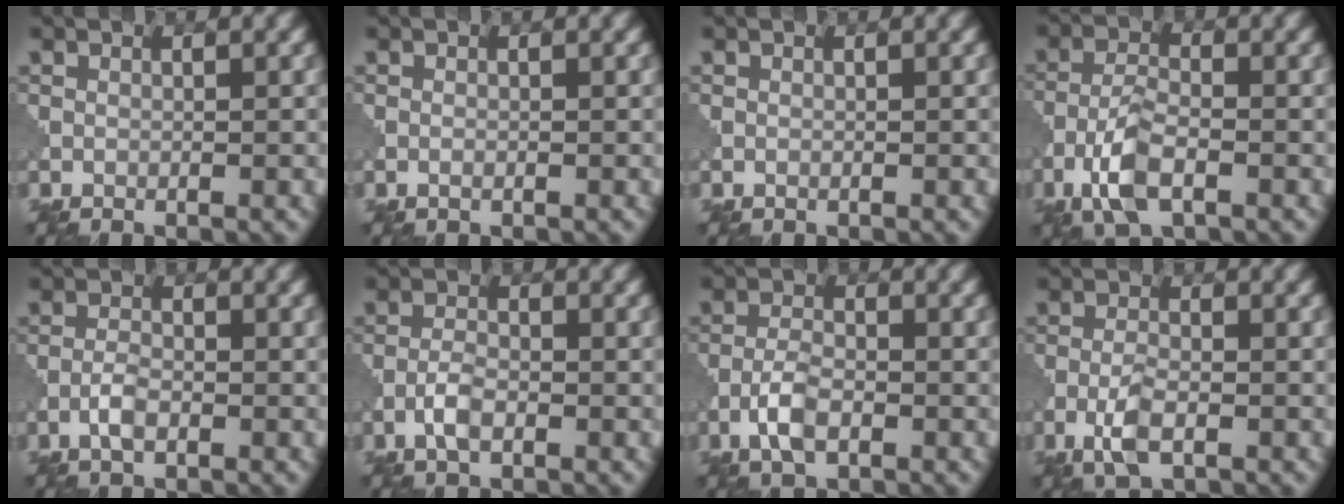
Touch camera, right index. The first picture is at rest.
{"total": 0.5, "force": [-0.3, 0.2, 0.4], "torque": [-0.011, -0.001, -0.006]}
{"total": 0.0}
{"total": 4.8, "force": [-2.4, 1.9, 3.7], "torque": [-0.080, 0.000, -0.054]}
{"total": 2.1, "force": [-1.0, 0.8, 1.6], "torque": [-0.032, 0.003, -0.024]}
{"total": 2.4, "force": [-1.1, 1.0, 1.8], "torque": [-0.038, 0.003, -0.028]}
{"total": 3.3, "force": [-1.5, 1.5, 2.5], "torque": [-0.053, 0.003, -0.036]}
{"total": 3.2, "force": [-1.4, 1.2, 2.6], "torque": [-0.059, -0.002, -0.032]}